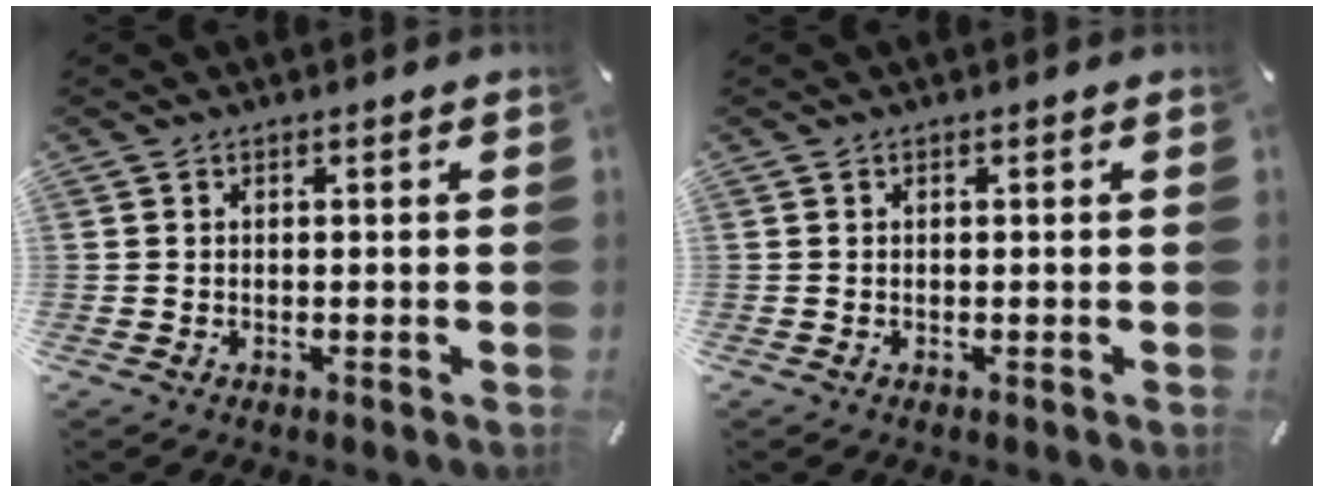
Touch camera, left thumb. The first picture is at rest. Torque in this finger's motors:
{"motor_torque": [-0.05, 0.05, 0.01, 0.03, 0.00]}